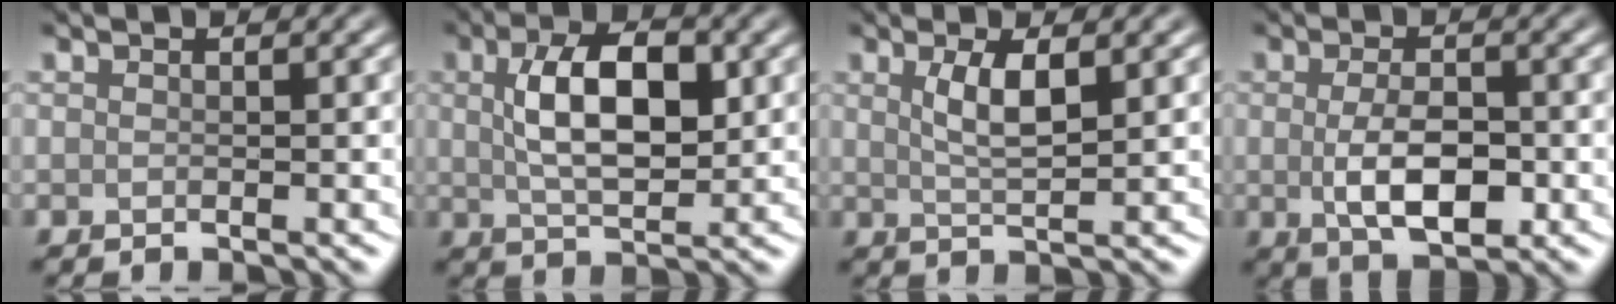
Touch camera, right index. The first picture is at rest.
{"total": 6.8, "force": [1.3, 3.2, 5.8], "torque": [-0.109, 0.005, 0.025]}
{"total": 3.1, "force": [1.1, 0.8, 2.8], "torque": [-0.054, -0.001, 0.023]}
{"total": 4.7, "force": [-0.6, 2.3, 4.0], "torque": [-0.077, -0.007, -0.007]}